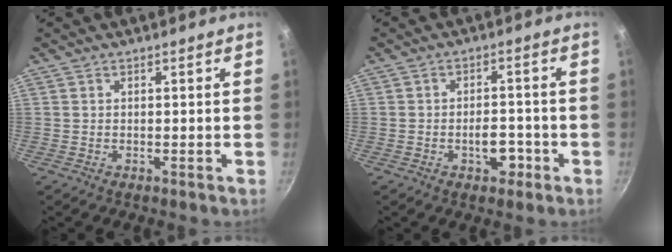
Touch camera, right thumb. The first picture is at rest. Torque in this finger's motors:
{"motor_torque": [0.88, 0.56, 0.34, -0.30, 0.07]}